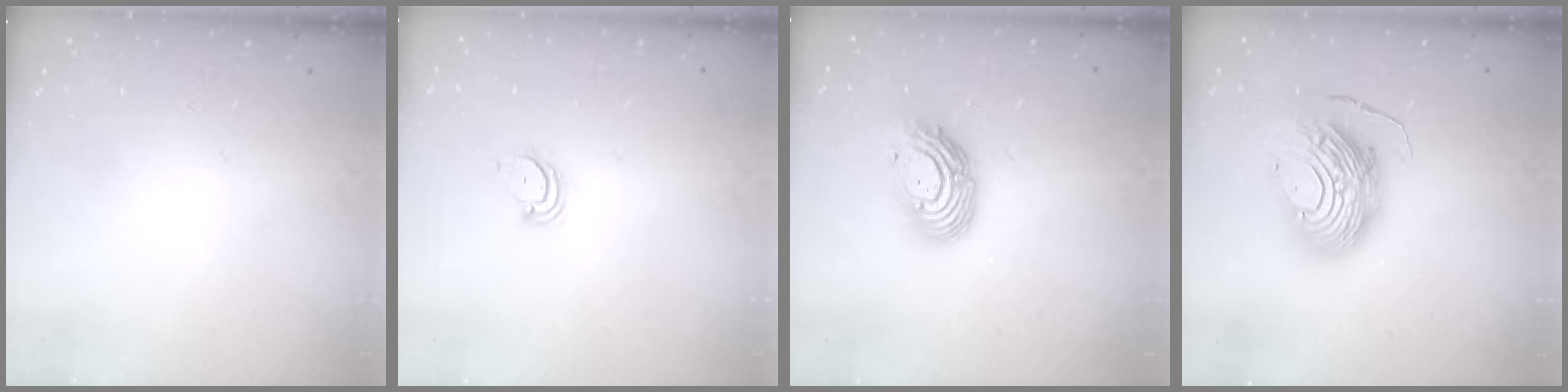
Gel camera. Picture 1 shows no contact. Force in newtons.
{"total": 3.7, "press": 3.7, "slide": 0.3}
{"total": 11.9, "press": 11.8, "slide": 1.3}
{"total": 13.7, "press": 13.6, "slide": 1.3}